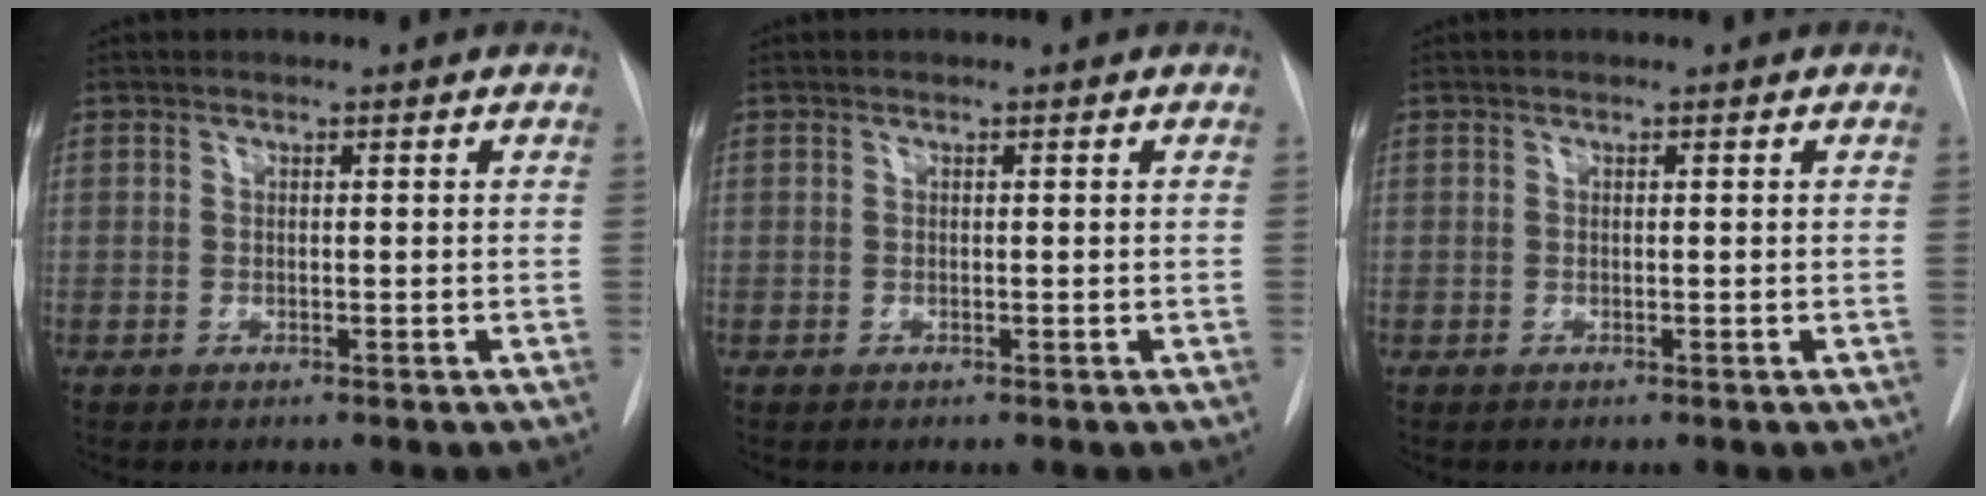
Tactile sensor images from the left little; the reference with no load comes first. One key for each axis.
{"total": 0.0}
{"total": 0.0}